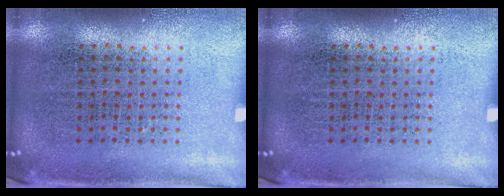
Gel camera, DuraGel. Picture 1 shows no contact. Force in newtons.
{"total": 0.0}